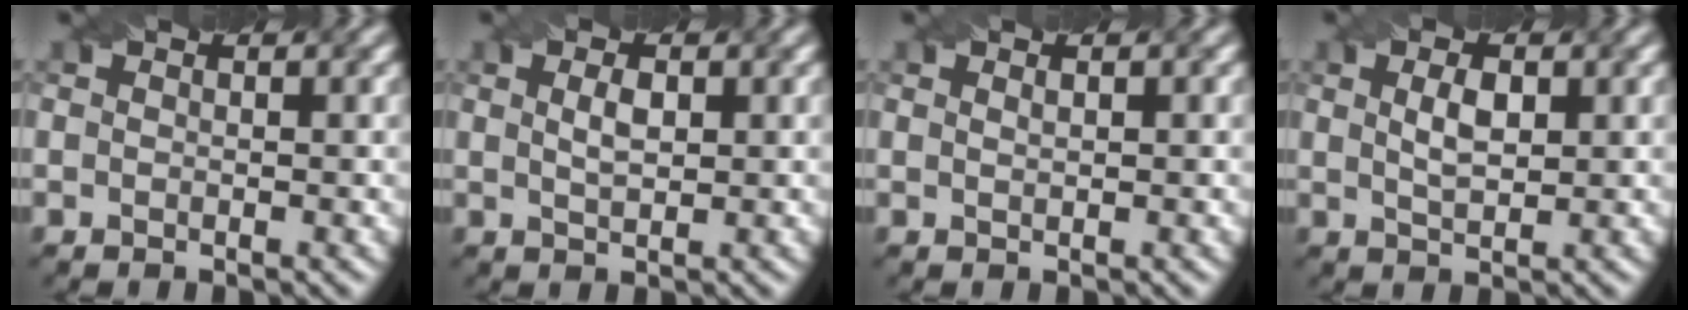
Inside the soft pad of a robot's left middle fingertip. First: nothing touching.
{"total": 1.8, "force": [0.5, 0.8, 1.5], "torque": [-0.032, 0.001, 0.013]}
{"total": 0.6, "force": [0.3, 0.2, 0.5], "torque": [-0.007, -0.003, 0.008]}
{"total": 2.3, "force": [0.7, 1.1, 2.0], "torque": [-0.041, 0.000, 0.016]}